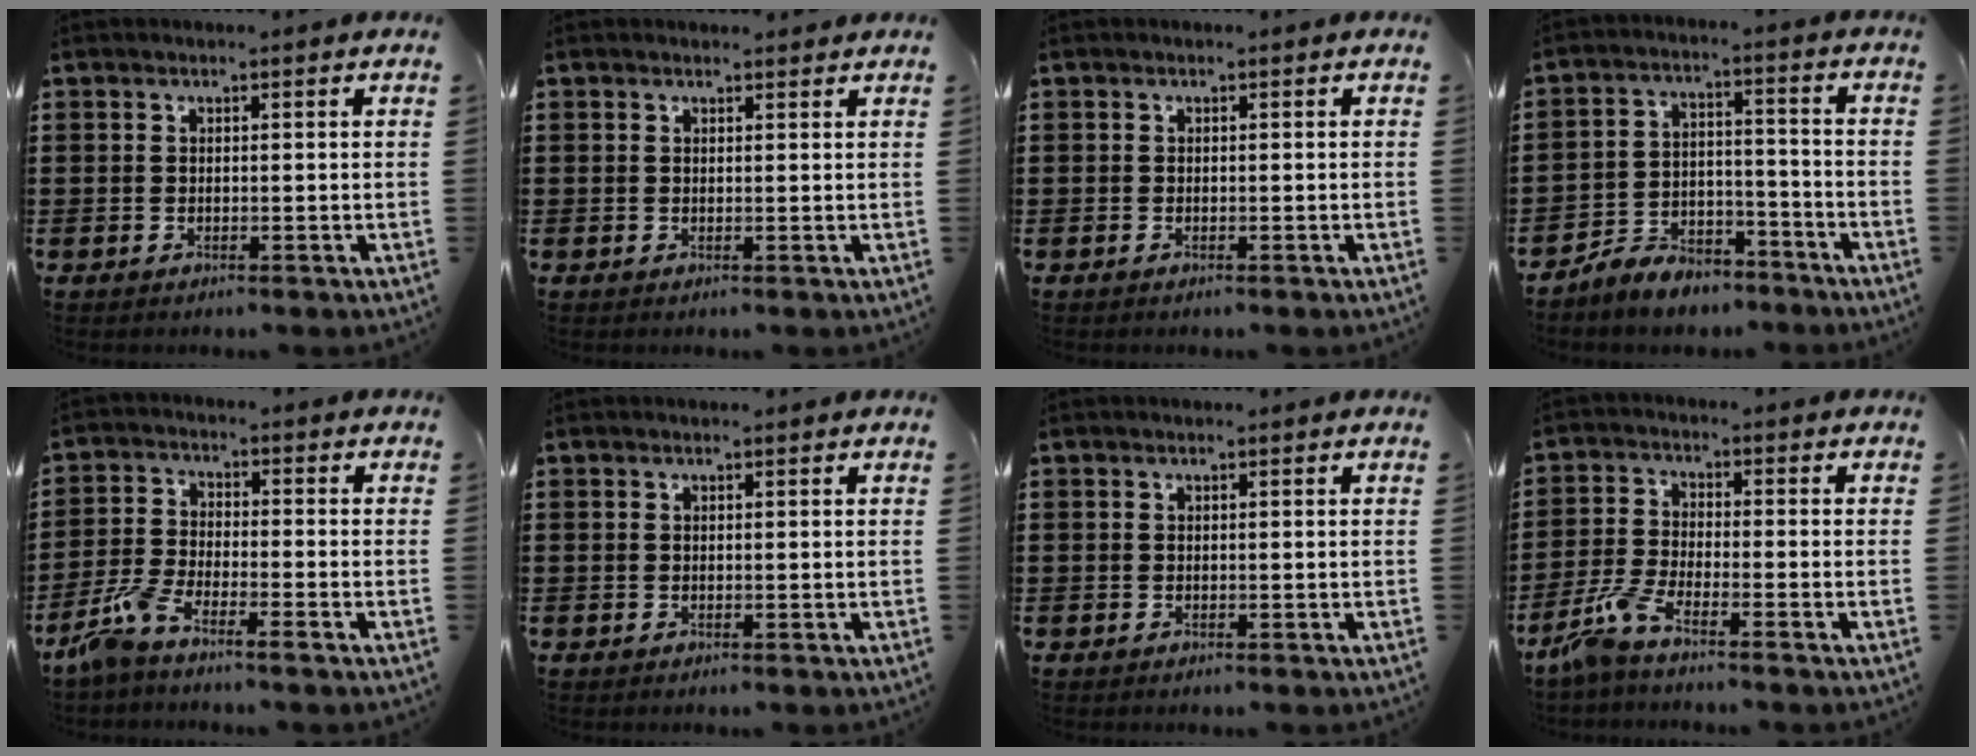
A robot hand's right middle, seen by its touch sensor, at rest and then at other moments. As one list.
[{"total": 0.7, "force": [0.6, 0.2, 0.1], "torque": [0.004, -0.002, 0.010]}, {"total": 0.0}, {"total": 6.1, "force": [-5.8, 1.5, 0.9], "torque": [-0.027, 0.011, -0.119]}, {"total": 5.7, "force": [-4.5, 0.6, 3.5], "torque": [-0.100, -0.015, -0.091]}, {"total": 0.0}, {"total": 0.0}, {"total": 5.4, "force": [-4.1, 0.6, 3.5], "torque": [-0.092, -0.013, -0.082]}]